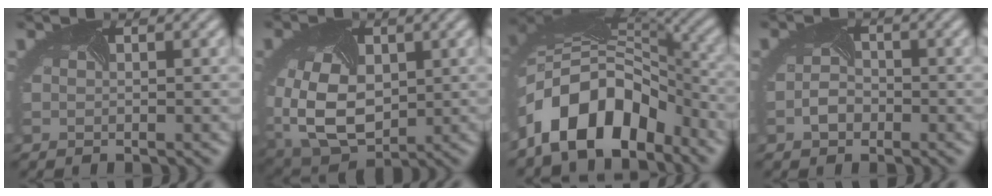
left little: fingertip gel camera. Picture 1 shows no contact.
{"total": 9.5, "force": [-1.2, 6.5, 6.8], "torque": [-0.179, -0.027, 0.000]}
{"total": 10.1, "force": [-5.4, 5.8, 6.3], "torque": [-0.112, 0.011, -0.095]}
{"total": 1.9, "force": [-1.4, 1.1, 0.6], "torque": [-0.021, -0.002, -0.022]}